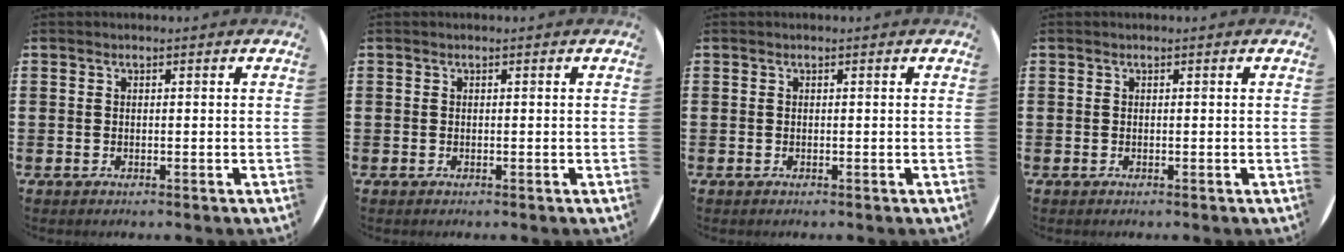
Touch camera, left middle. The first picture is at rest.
{"total": 0.0}
{"total": 0.0}
{"total": 0.0}